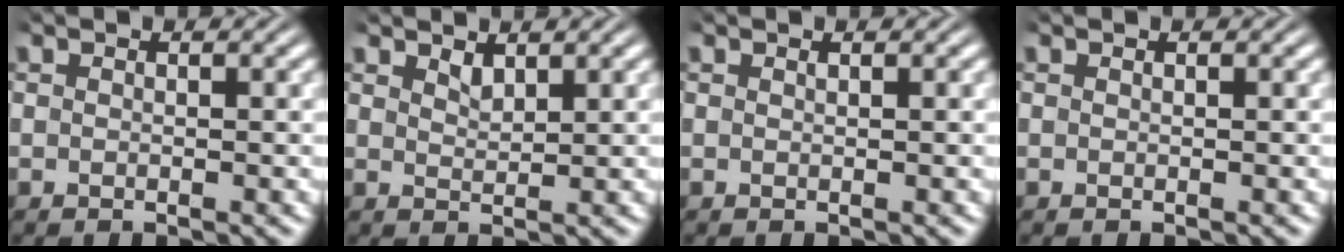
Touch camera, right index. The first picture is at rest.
{"total": 1.3, "force": [1.2, -0.2, 0.4], "torque": [-0.004, -0.011, 0.030]}
{"total": 0.0}
{"total": 0.0}